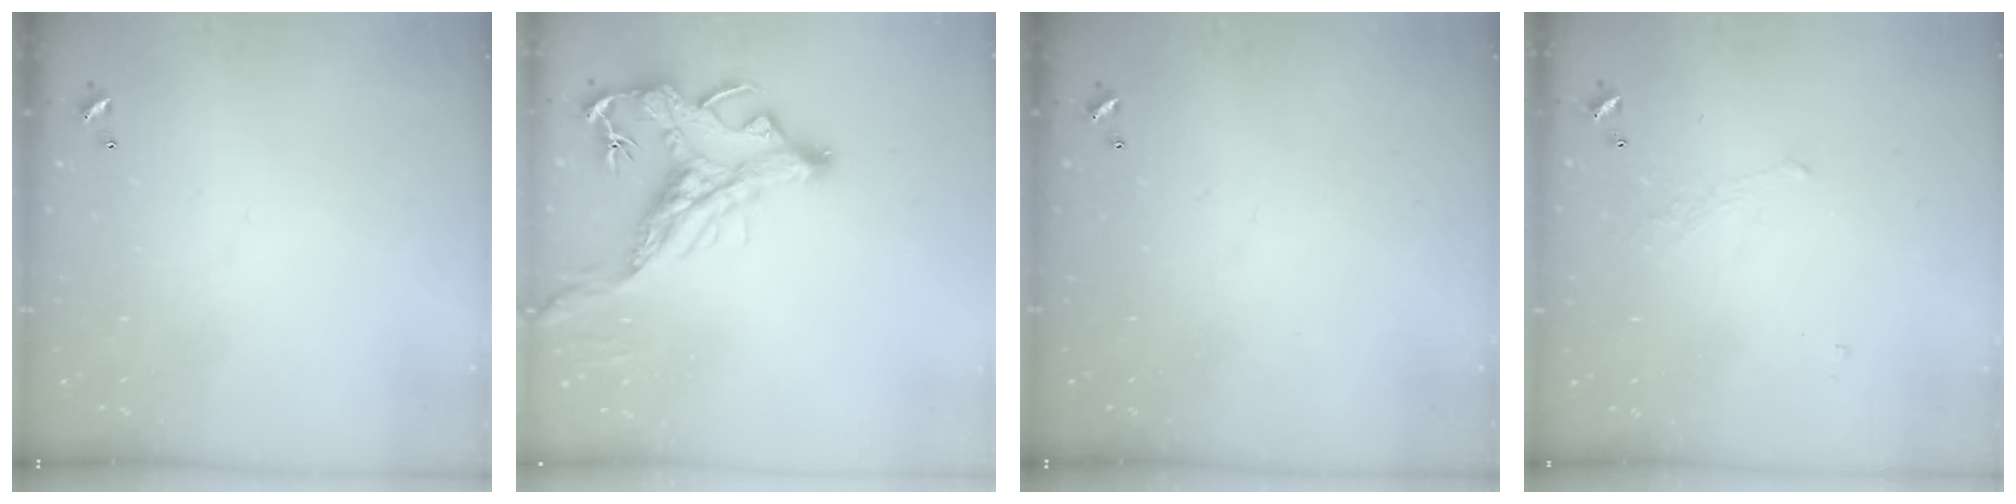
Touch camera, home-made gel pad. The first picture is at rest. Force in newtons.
{"total": 2.9, "press": 2.5, "slide": 1.4}
{"total": 0.0}
{"total": 1.1, "press": 0.8, "slide": 0.7}